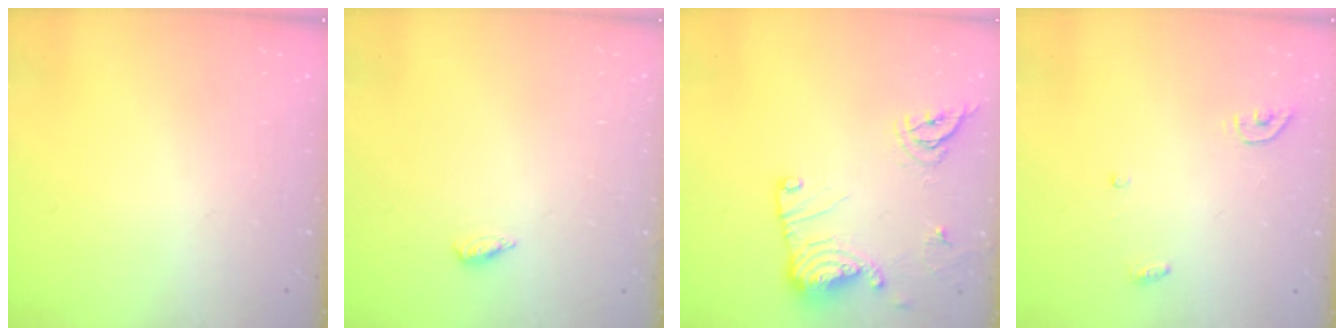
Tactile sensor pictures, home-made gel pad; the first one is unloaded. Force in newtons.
{"total": 3.1, "press": 3.0, "slide": 0.6}
{"total": 14.9, "press": 14.9, "slide": 0.4}
{"total": 3.9, "press": 3.8, "slide": 0.3}